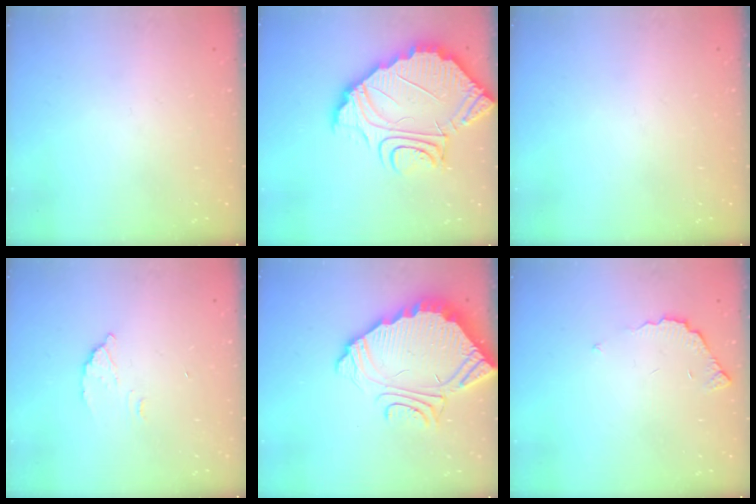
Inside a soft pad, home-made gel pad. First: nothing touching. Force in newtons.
{"total": 15.6, "press": 15.5, "slide": 1.7}
{"total": 0.0}
{"total": 2.7, "press": 2.7, "slide": 0.1}
{"total": 9.7, "press": 9.7, "slide": 0.7}
{"total": 3.7, "press": 3.7, "slide": 0.3}